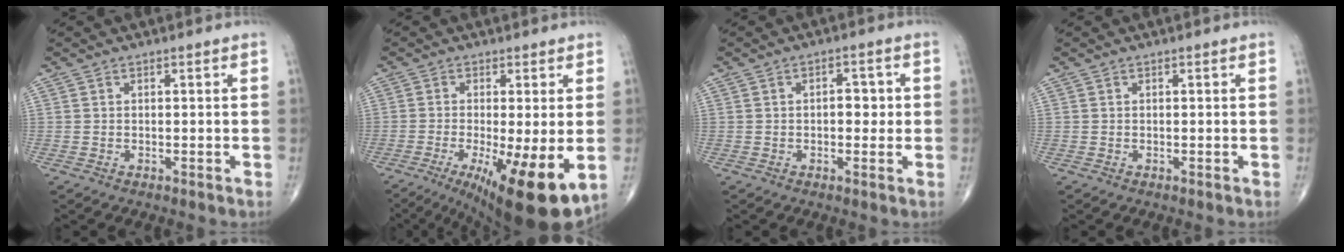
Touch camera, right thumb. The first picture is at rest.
{"total": 14.7, "force": [-4.4, 3.3, 13.6], "torque": [-0.188, -0.023, -0.057]}
{"total": 3.5, "force": [0.1, 2.1, 2.7], "torque": [-0.022, 0.004, -0.004]}
{"total": 0.0}